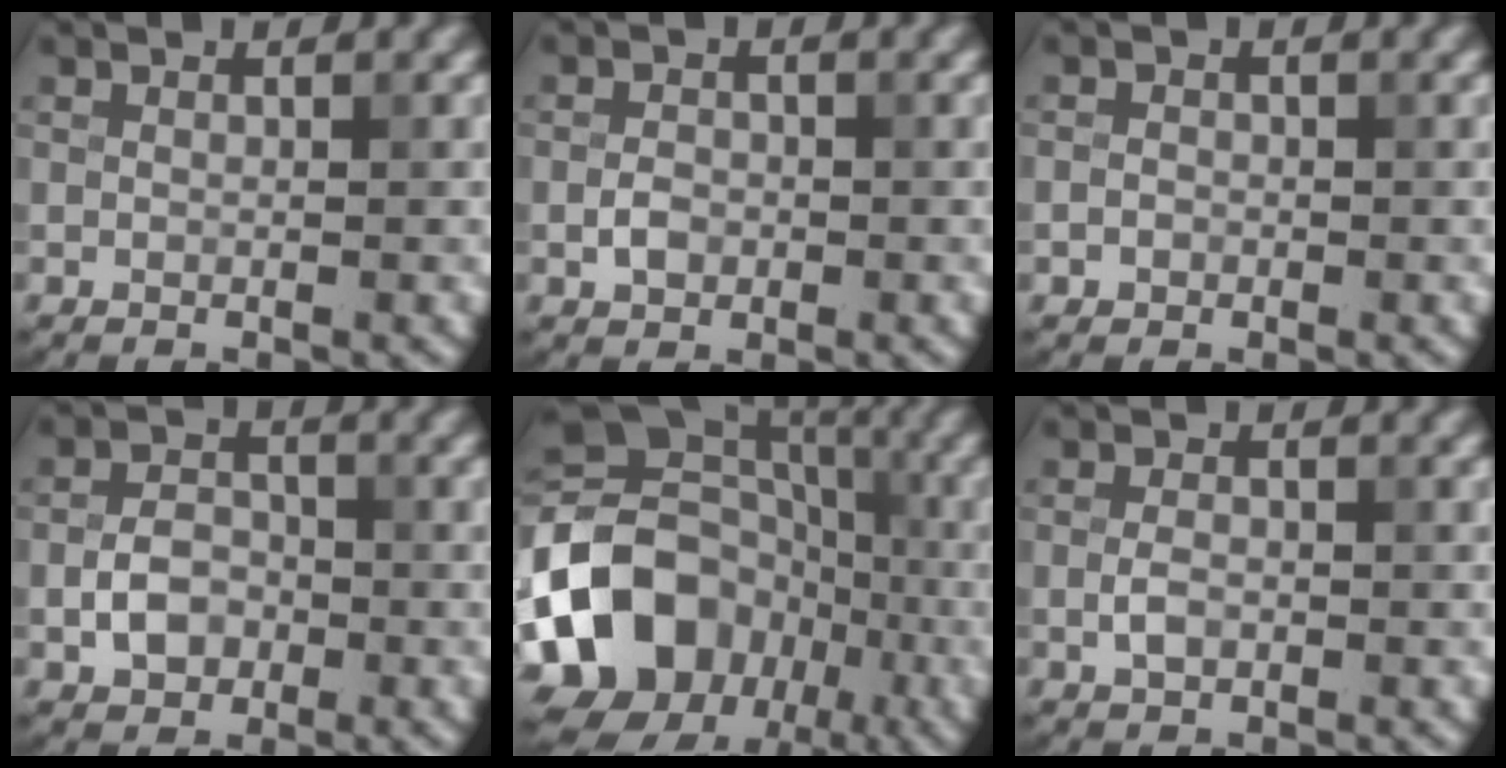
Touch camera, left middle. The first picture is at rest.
{"total": 1.7, "force": [-0.5, 1.2, 1.0], "torque": [-0.018, 0.003, -0.014]}
{"total": 0.9, "force": [-0.4, 0.8, 0.2], "torque": [0.001, -0.002, -0.008]}
{"total": 3.2, "force": [-1.0, 2.4, 1.9], "torque": [-0.029, 0.003, -0.023]}
{"total": 14.4, "force": [-5.2, 11.5, 6.9], "torque": [-0.139, 0.014, -0.101]}
{"total": 1.6, "force": [-0.4, 1.0, 1.2], "torque": [-0.026, 0.001, -0.009]}